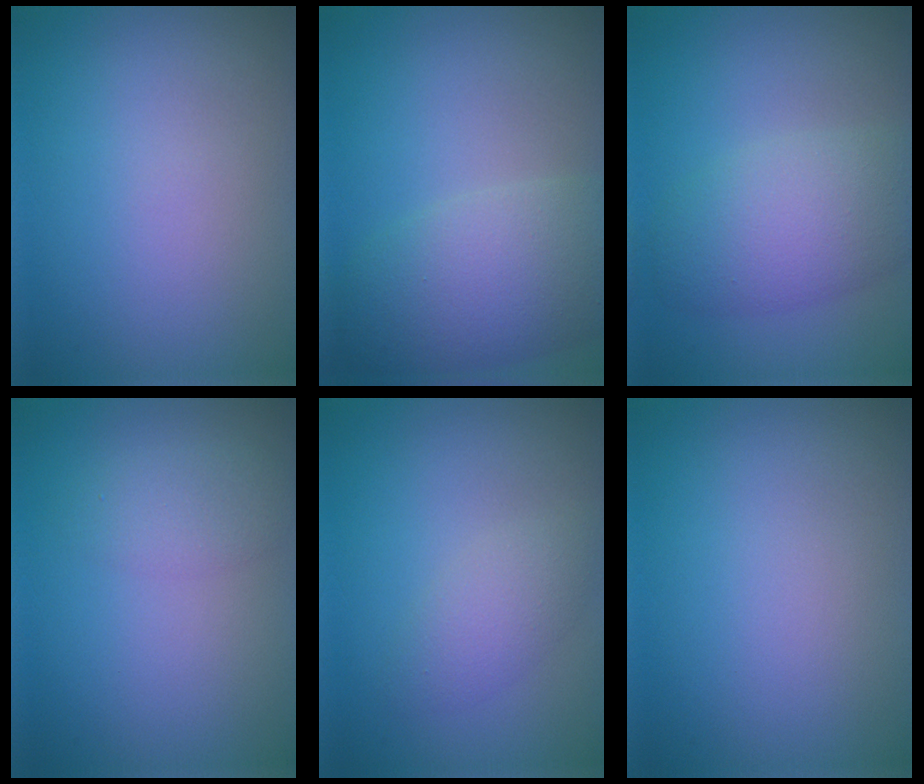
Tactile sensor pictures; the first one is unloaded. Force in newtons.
{"total": 6.8, "press": 6.7, "slide": 0.6}
{"total": 5.6, "press": 5.6, "slide": 0.1}
{"total": 1.8, "press": 1.8, "slide": 0.1}
{"total": 2.4, "press": 2.4, "slide": 0.0}
{"total": 0.0}